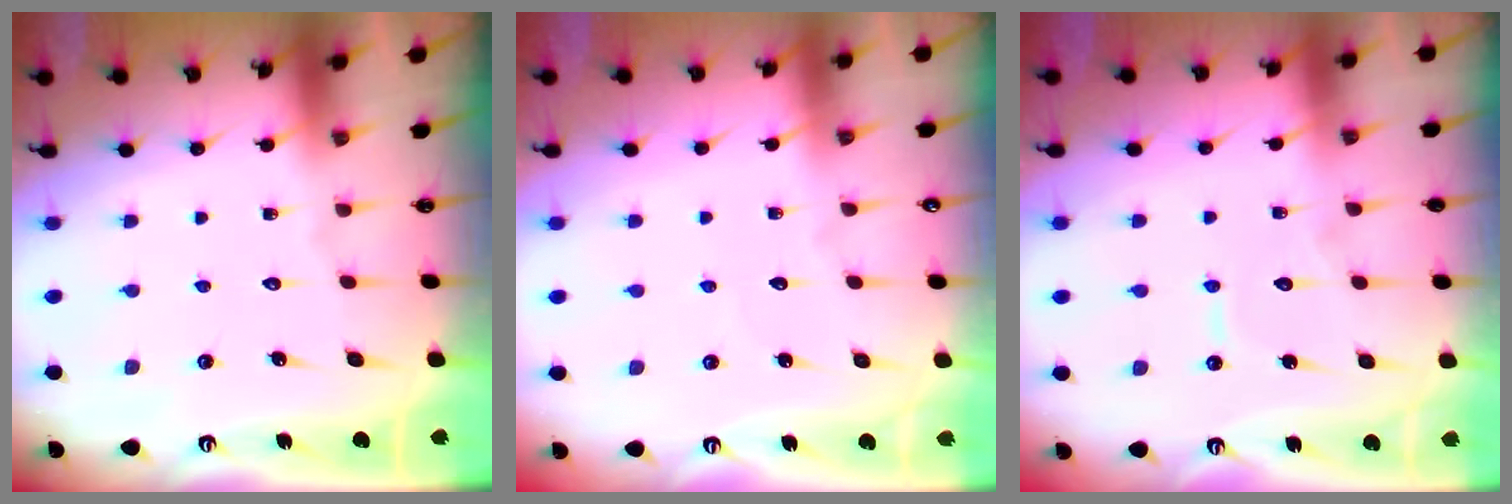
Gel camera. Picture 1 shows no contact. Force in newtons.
{"total": 2.1, "press": 2.1, "slide": 0.1}
{"total": 5.1, "press": 5.1, "slide": 0.4}